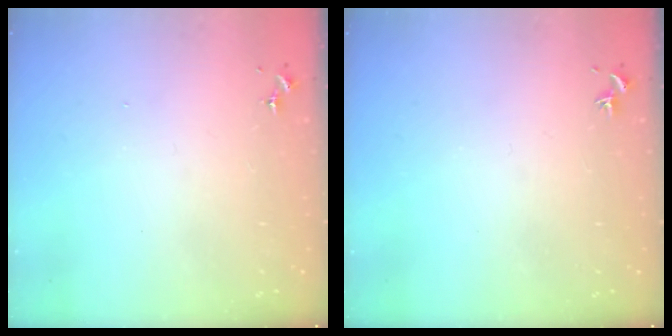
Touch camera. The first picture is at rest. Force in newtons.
{"total": 0.0}